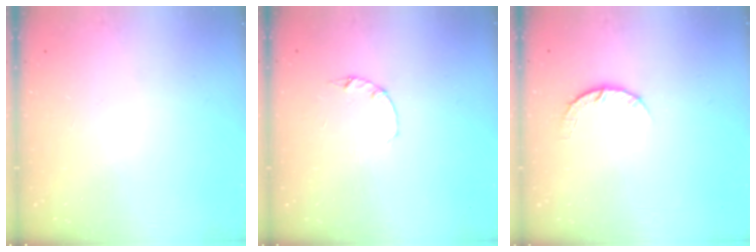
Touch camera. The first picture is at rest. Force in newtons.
{"total": 1.2, "press": 1.1, "slide": 0.3}
{"total": 5.2, "press": 5.1, "slide": 0.7}